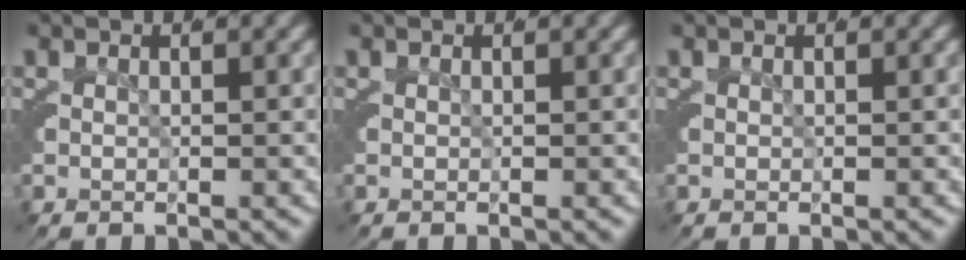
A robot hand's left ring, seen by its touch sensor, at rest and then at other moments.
{"total": 0.0}
{"total": 0.0}